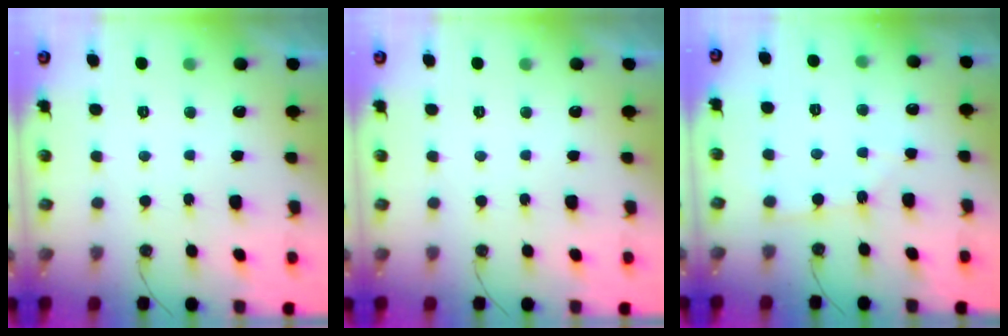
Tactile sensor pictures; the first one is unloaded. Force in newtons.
{"total": 0.0}
{"total": 4.4, "press": 4.3, "slide": 0.5}